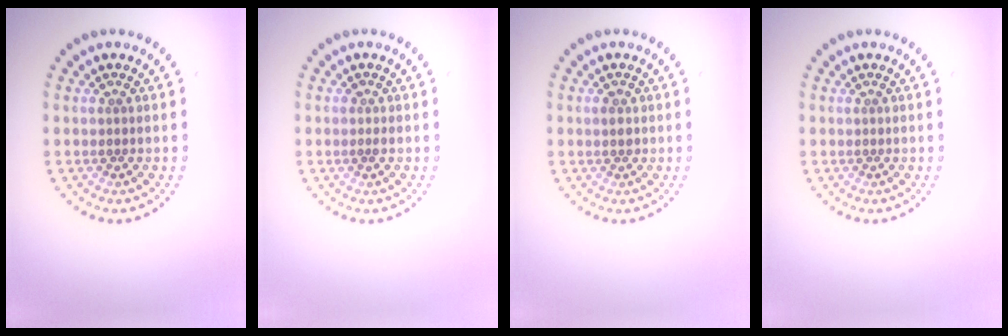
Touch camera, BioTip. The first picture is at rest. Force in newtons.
{"total": 0.7, "press": 0.7, "slide": 0.2}
{"total": 1.0, "press": 1.0, "slide": 0.1}
{"total": 0.0}